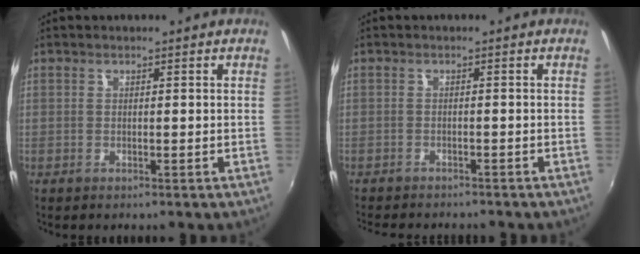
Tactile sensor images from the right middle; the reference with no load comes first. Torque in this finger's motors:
{"motor_torque": [1.04, -1.10, 0.07, 0.04]}